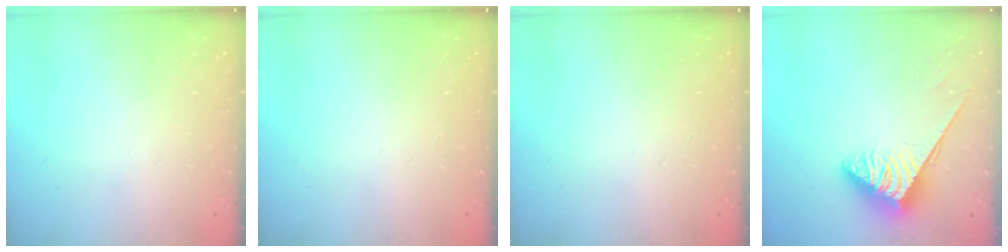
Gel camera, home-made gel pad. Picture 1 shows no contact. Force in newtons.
{"total": 0.0}
{"total": 0.0}
{"total": 3.6, "press": 3.6, "slide": 0.6}